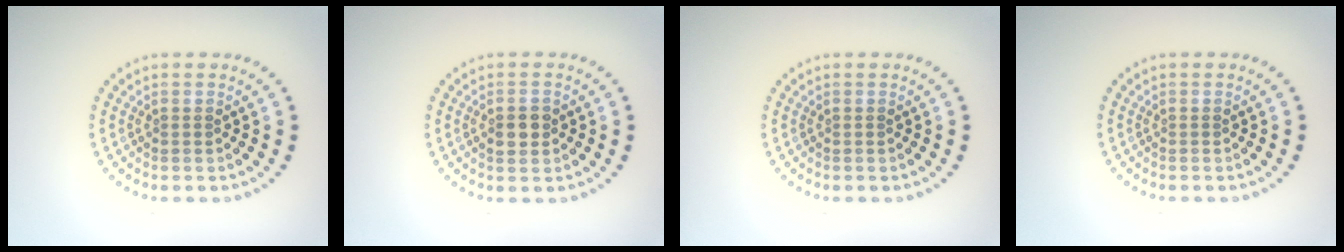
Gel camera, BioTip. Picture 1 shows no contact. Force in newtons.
{"total": 2.3, "press": 2.3, "slide": 0.1}
{"total": 0.0}
{"total": 0.0}